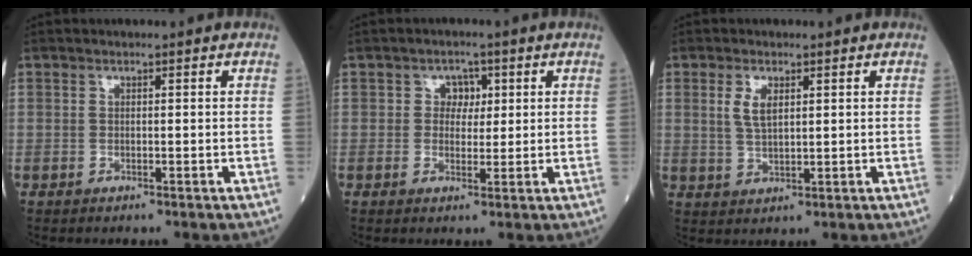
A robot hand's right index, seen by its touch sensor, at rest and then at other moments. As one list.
[{"total": 2.9, "force": [0.9, 2.3, 1.5], "torque": [-0.015, 0.004, 0.011]}, {"total": 3.6, "force": [1.4, 1.4, 3.0], "torque": [-0.066, 0.000, 0.030]}]